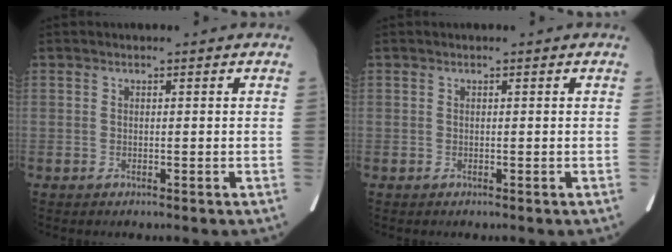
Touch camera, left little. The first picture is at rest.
{"total": 0.0}